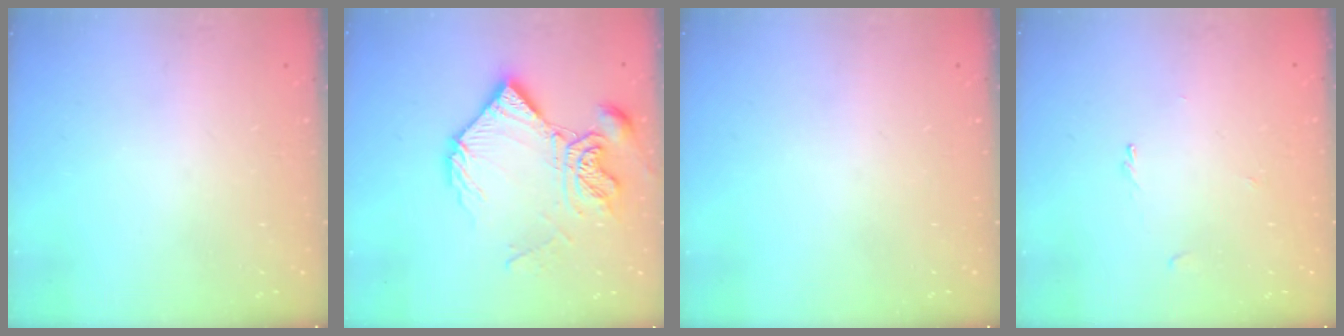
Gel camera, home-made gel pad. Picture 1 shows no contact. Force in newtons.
{"total": 14.2, "press": 14.1, "slide": 1.5}
{"total": 0.0}
{"total": 0.7, "press": 0.6, "slide": 0.4}